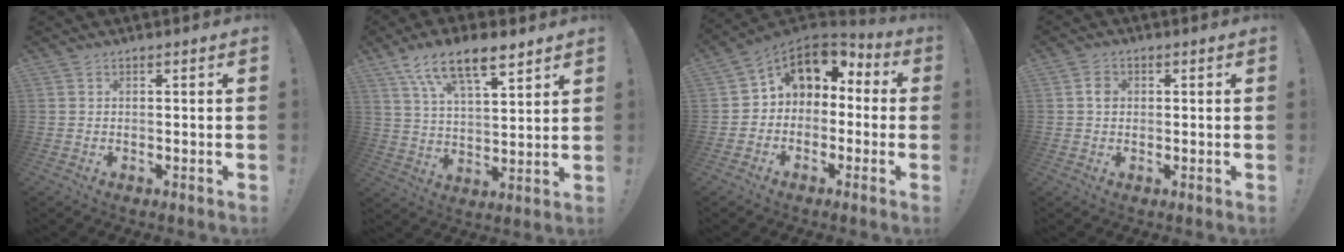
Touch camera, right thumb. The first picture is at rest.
{"total": 13.8, "force": [9.1, 5.2, 9.0], "torque": [-0.160, -0.041, 0.163]}
{"total": 8.2, "force": [2.5, 6.6, 4.1], "torque": [-0.054, -0.013, 0.050]}
{"total": 2.7, "force": [0.0, 2.2, 1.5], "torque": [-0.012, 0.001, -0.004]}